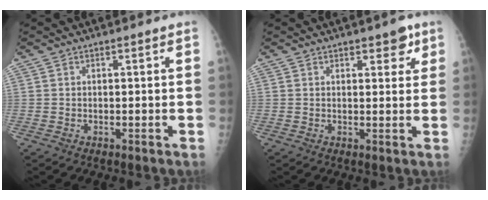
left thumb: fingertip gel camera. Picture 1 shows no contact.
{"total": 3.8, "force": [2.2, 1.9, 2.4], "torque": [-0.006, -0.008, 0.024]}